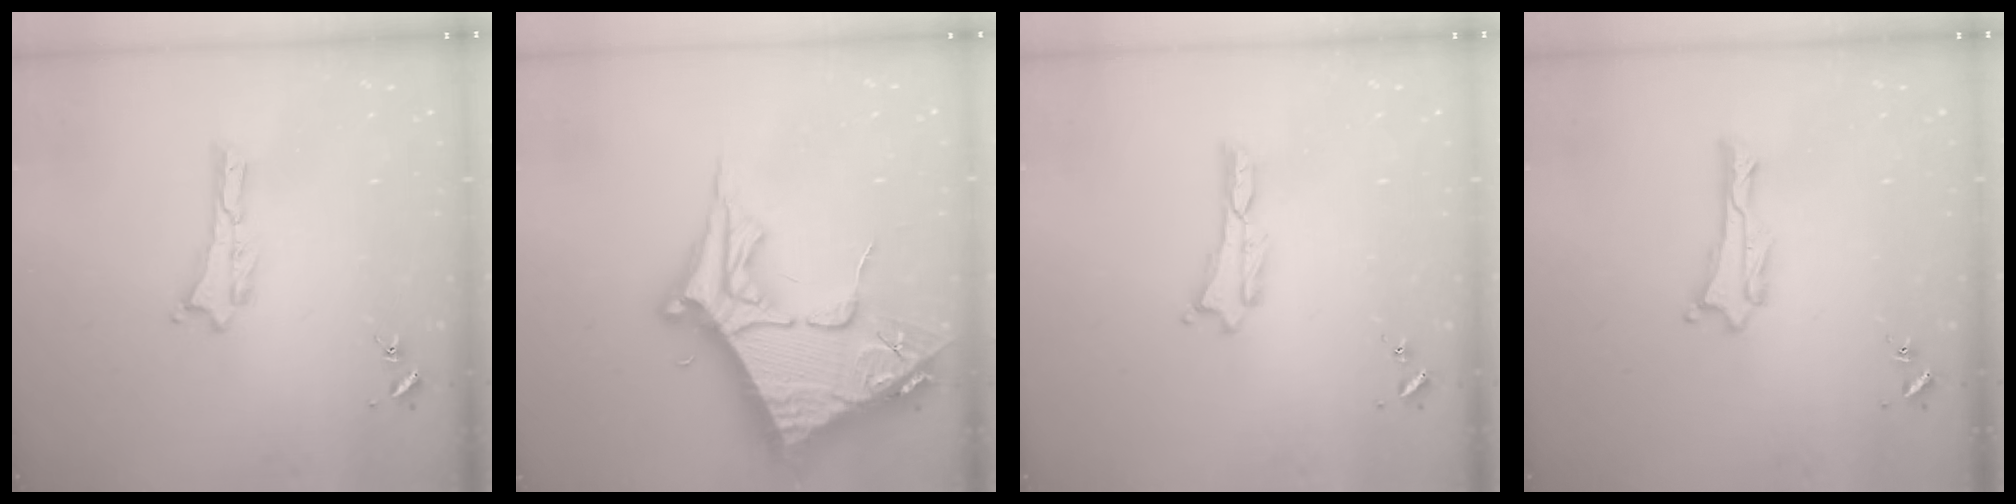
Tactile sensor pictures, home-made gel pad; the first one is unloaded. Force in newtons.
{"total": 15.2, "press": 15.1, "slide": 1.8}
{"total": 0.0}
{"total": 0.6, "press": 0.5, "slide": 0.1}